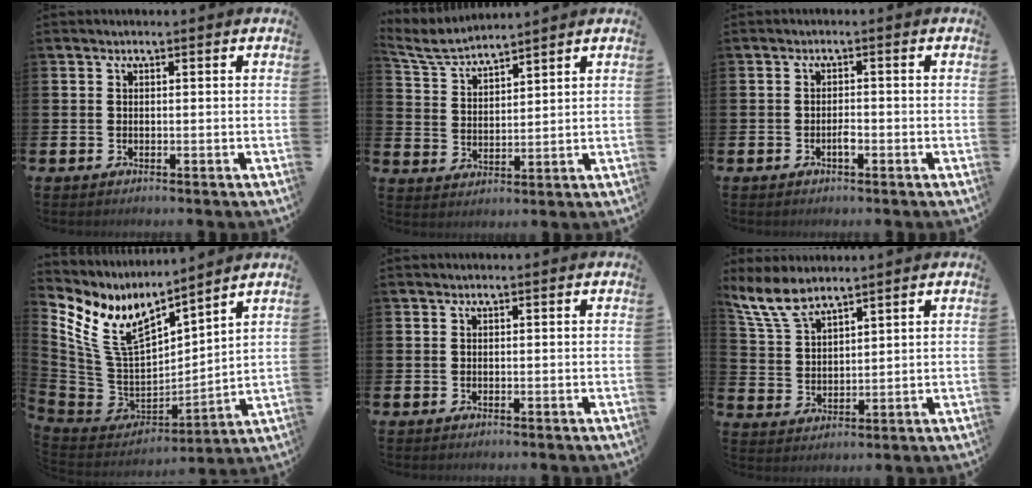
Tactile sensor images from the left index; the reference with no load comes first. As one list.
[{"total": 4.9, "force": [4.8, 0.3, 0.8], "torque": [-0.036, -0.025, 0.085]}, {"total": 1.4, "force": [-0.7, 0.5, 1.0], "torque": [-0.016, -0.002, -0.015]}, {"total": 10.3, "force": [7.7, 4.3, 5.3], "torque": [-0.150, -0.054, 0.139]}, {"total": 0.0}, {"total": 6.7, "force": [5.9, 1.7, 2.5], "torque": [-0.072, -0.017, 0.111]}]